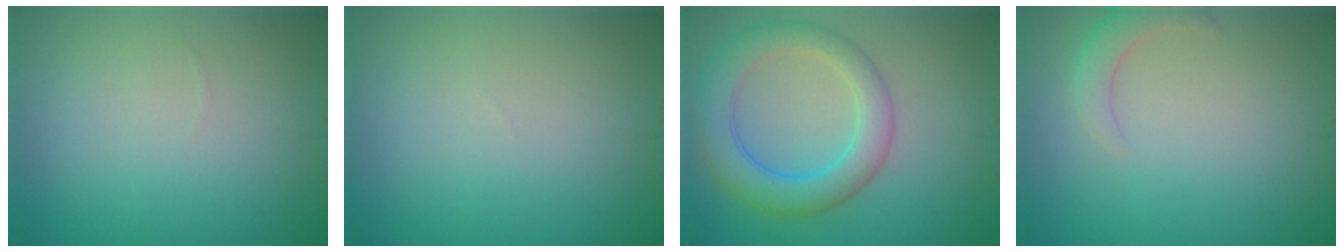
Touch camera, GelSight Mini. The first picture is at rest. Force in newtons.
{"total": 0.0}
{"total": 5.5, "press": 5.5, "slide": 0.2}
{"total": 2.1, "press": 2.1, "slide": 0.2}